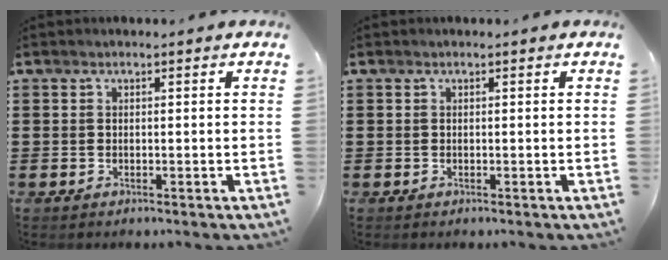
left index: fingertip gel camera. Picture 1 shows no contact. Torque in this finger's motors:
{"motor_torque": [0.00, 0.00, 0.00, 0.00]}